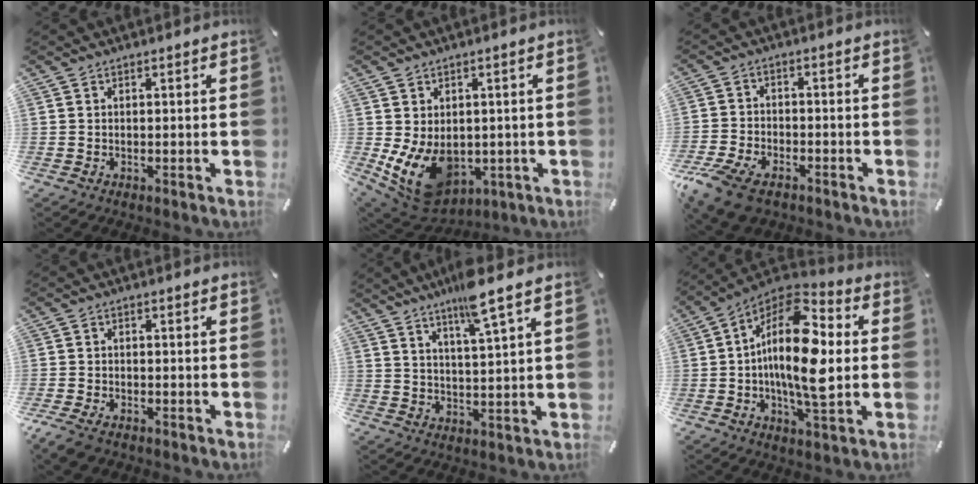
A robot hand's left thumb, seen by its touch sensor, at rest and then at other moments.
{"total": 11.7, "force": [-2.6, 8.9, 7.1], "torque": [-0.134, -0.002, -0.040]}
{"total": 9.3, "force": [-6.3, 4.8, 4.9], "torque": [-0.109, 0.024, -0.119]}
{"total": 3.4, "force": [-2.4, 1.8, 1.6], "torque": [-0.047, 0.006, -0.051]}
{"total": 8.4, "force": [6.1, 0.2, 5.8], "torque": [-0.105, -0.025, 0.102]}
{"total": 18.8, "force": [0.1, 7.7, 17.2], "torque": [-0.347, -0.019, -0.009]}